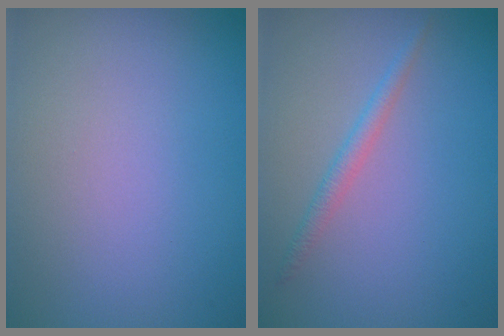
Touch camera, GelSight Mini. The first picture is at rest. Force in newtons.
{"total": 1.4, "press": 1.4, "slide": 0.0}